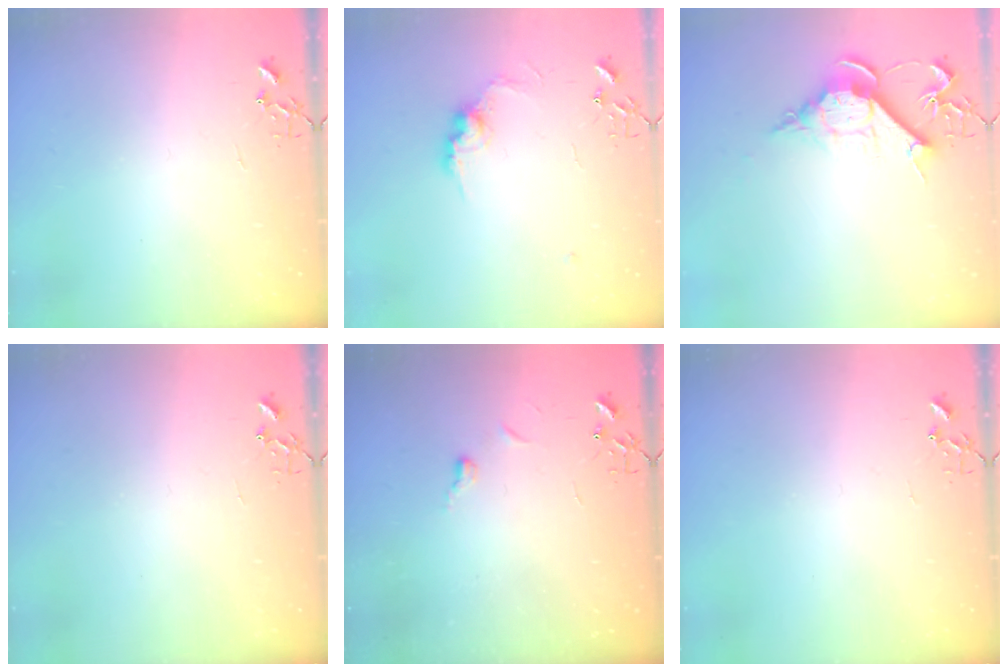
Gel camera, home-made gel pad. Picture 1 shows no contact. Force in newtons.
{"total": 9.8, "press": 9.8, "slide": 0.5}
{"total": 10.6, "press": 10.6, "slide": 0.5}
{"total": 0.0}
{"total": 4.9, "press": 4.8, "slide": 0.6}
{"total": 0.0}